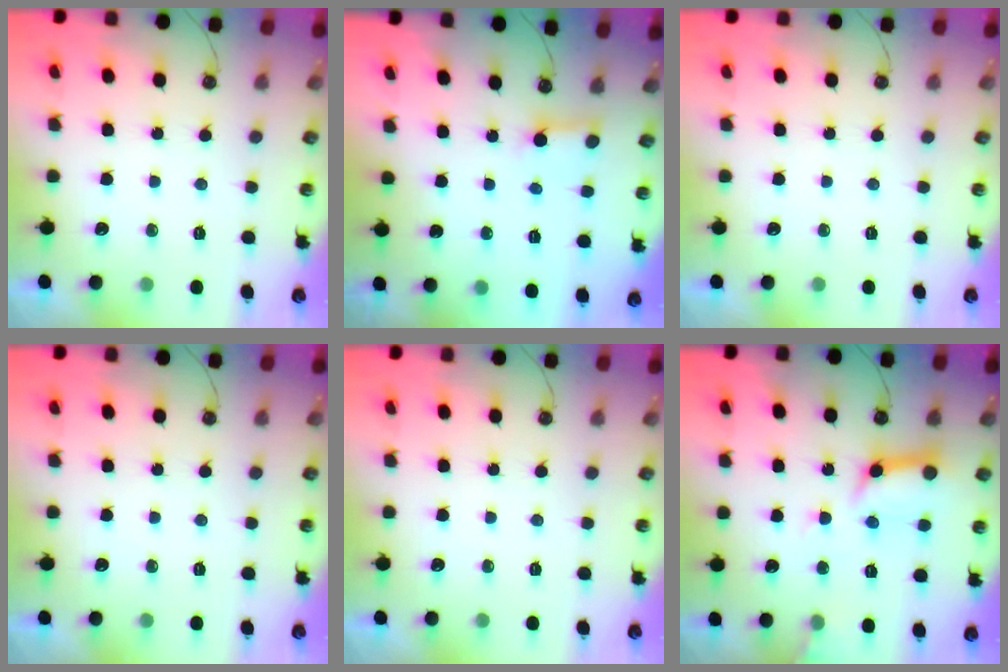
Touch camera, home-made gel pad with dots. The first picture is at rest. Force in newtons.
{"total": 2.8, "press": 2.7, "slide": 0.3}
{"total": 0.0}
{"total": 0.0}
{"total": 0.0}
{"total": 12.7, "press": 12.6, "slide": 1.5}